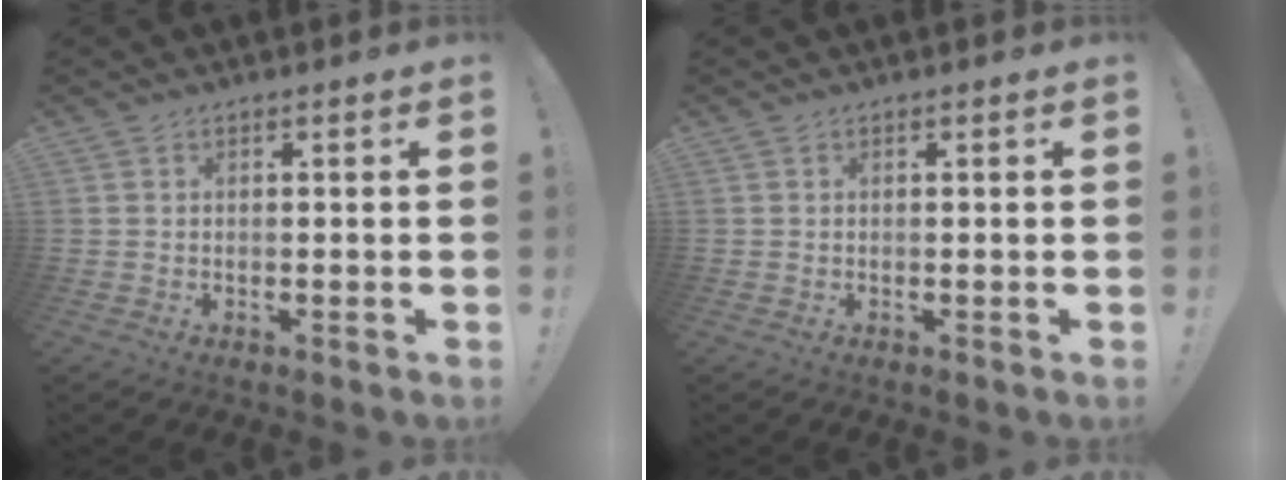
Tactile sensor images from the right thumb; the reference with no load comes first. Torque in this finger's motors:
{"motor_torque": [0.00, 0.00, 0.06, -0.07, 0.01]}